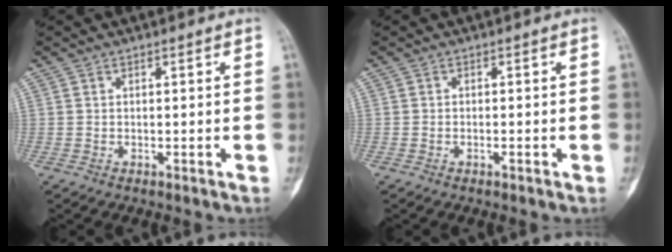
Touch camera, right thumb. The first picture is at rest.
{"total": 0.7, "force": [-0.2, 0.2, 0.7], "torque": [-0.008, 0.001, -0.004]}